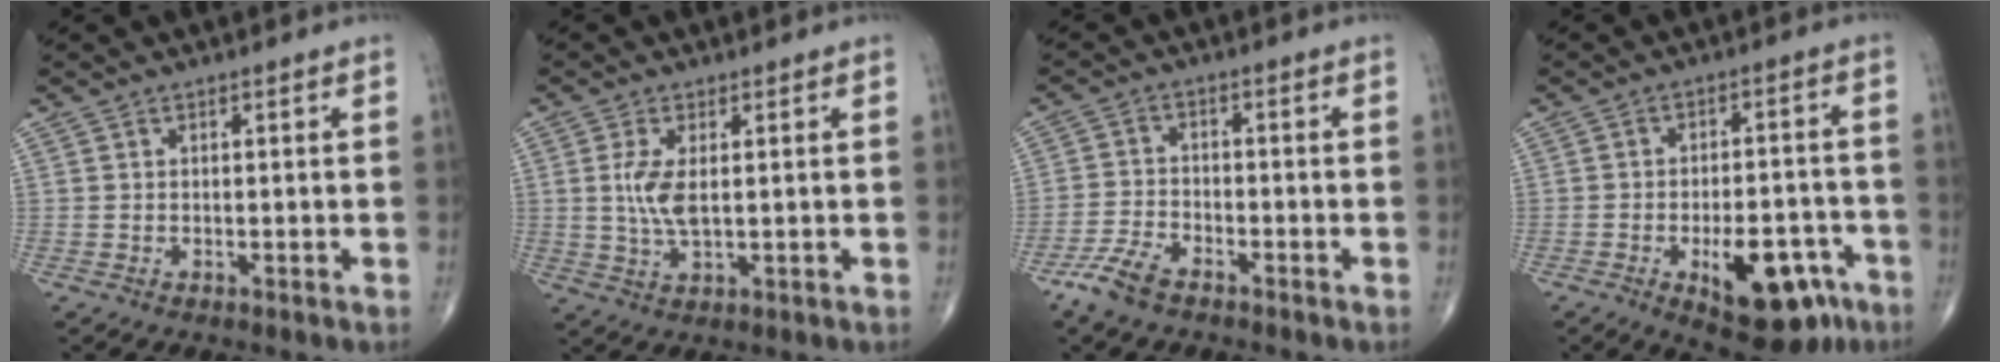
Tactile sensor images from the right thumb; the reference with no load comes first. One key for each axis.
{"total": 5.5, "fx": 0.7, "fy": 2.3, "fz": 5.0, "tx": -0.111, "ty": -0.008, "tz": 0.018}
{"total": 5.8, "fx": -4.3, "fy": 2.4, "fz": 3.2, "tx": -0.075, "ty": 0.012, "tz": -0.086}
{"total": 15.0, "fx": -6.8, "fy": 7.1, "fz": 11.3, "tx": -0.130, "ty": 0.034, "tz": -0.083}